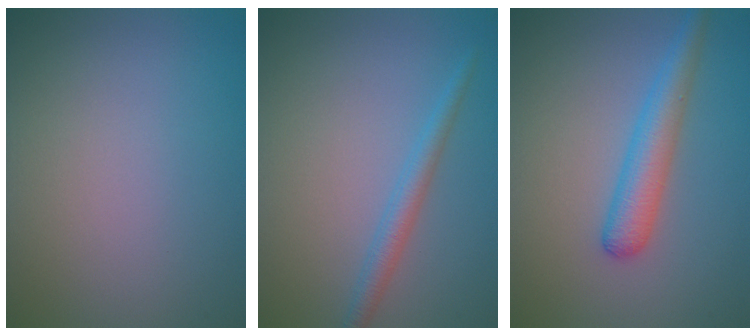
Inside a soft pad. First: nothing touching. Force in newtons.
{"total": 2.0, "press": 2.0, "slide": 0.1}
{"total": 3.5, "press": 3.5, "slide": 0.1}